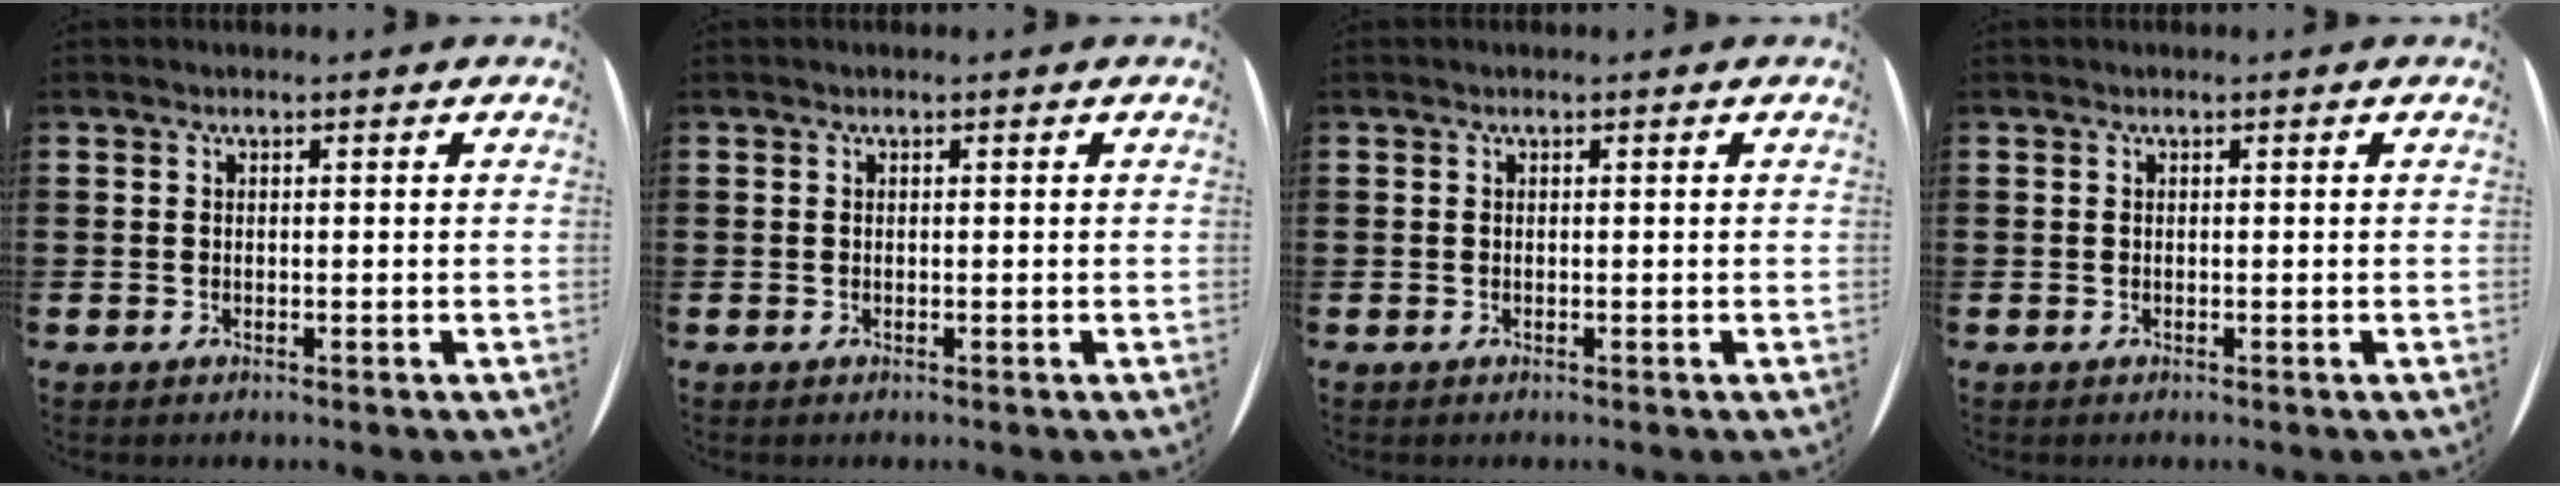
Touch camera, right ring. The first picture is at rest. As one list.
[{"total": 0.0}, {"total": 0.0}, {"total": 0.0}]